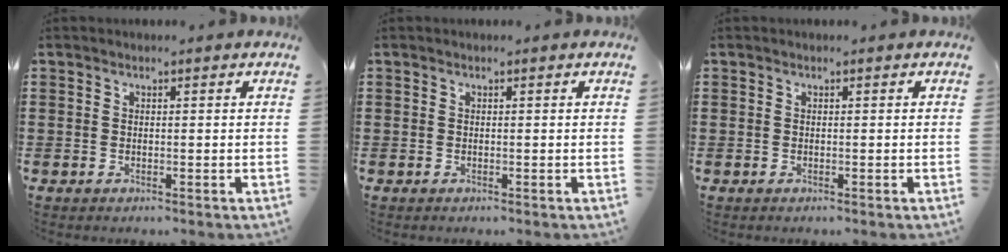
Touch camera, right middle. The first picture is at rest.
{"total": 0.0}
{"total": 0.0}